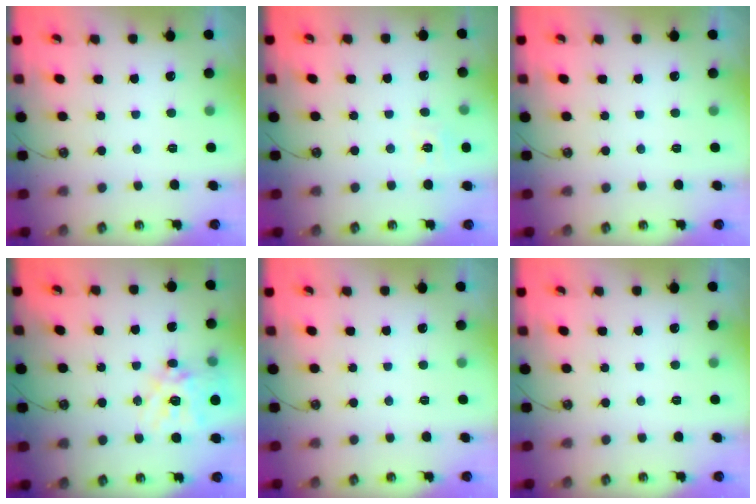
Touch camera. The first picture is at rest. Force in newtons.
{"total": 6.4, "press": 6.4, "slide": 0.5}
{"total": 0.0}
{"total": 16.7, "press": 16.6, "slide": 1.6}
{"total": 0.0}
{"total": 0.0}